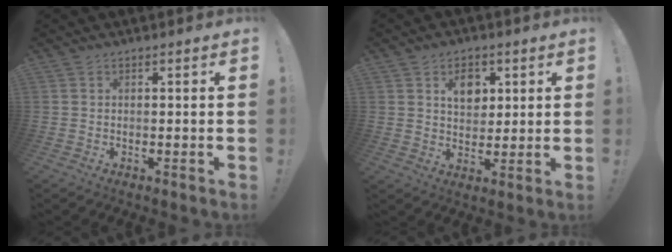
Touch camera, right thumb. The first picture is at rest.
{"total": 7.6, "force": [3.1, 5.7, 3.9], "torque": [-0.040, -0.014, 0.051]}